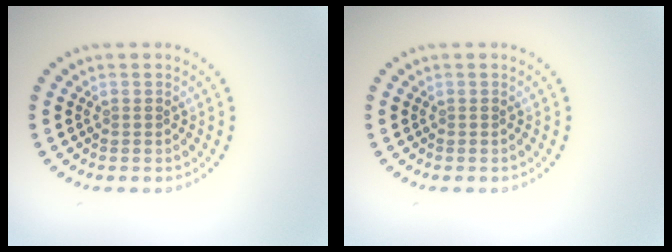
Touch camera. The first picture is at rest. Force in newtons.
{"total": 0.0}